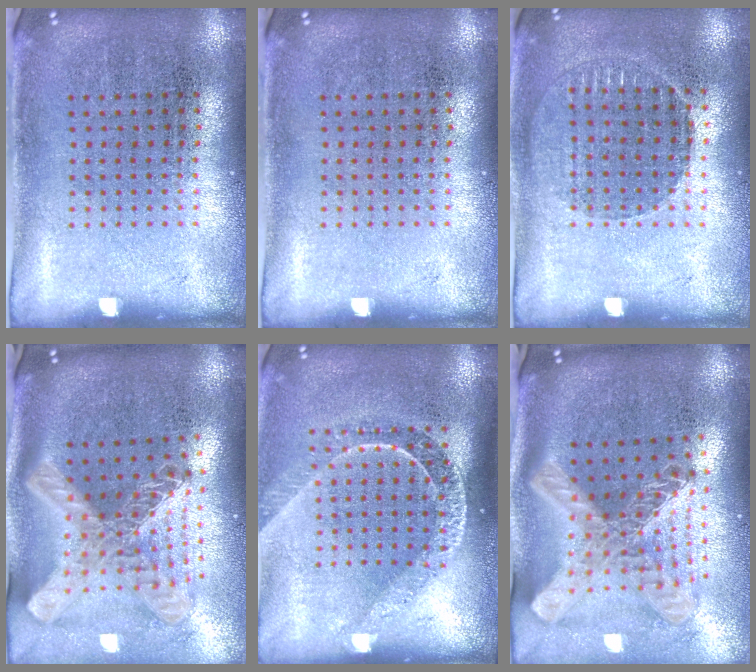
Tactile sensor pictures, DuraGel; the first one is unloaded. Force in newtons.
{"total": 0.0}
{"total": 1.0, "press": 1.0, "slide": 0.1}
{"total": 3.0, "press": 2.1, "slide": 2.1}
{"total": 1.8, "press": 1.5, "slide": 1.0}
{"total": 3.0, "press": 2.1, "slide": 2.1}